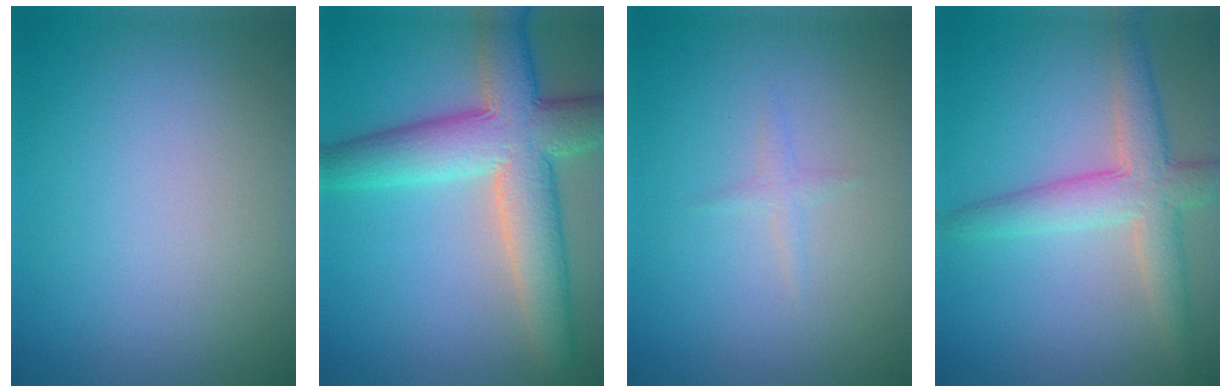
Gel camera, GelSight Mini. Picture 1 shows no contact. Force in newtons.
{"total": 8.9, "press": 8.9, "slide": 0.5}
{"total": 0.8, "press": 0.8, "slide": 0.1}
{"total": 4.8, "press": 4.8, "slide": 0.4}